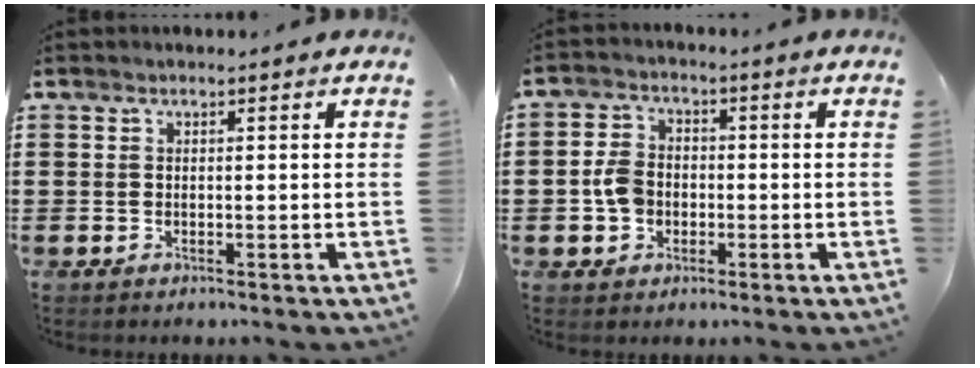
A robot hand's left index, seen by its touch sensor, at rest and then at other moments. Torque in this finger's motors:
{"motor_torque": [0.59, 0.18, 0.24, 0.03]}